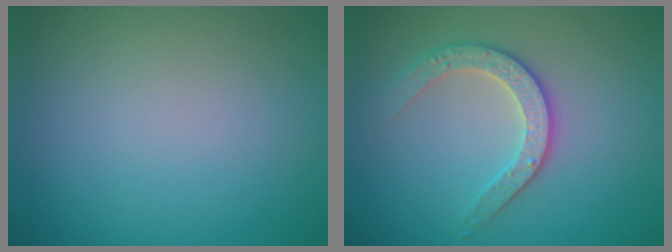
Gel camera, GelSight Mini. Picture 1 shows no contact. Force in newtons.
{"total": 2.9, "press": 2.9, "slide": 0.7}